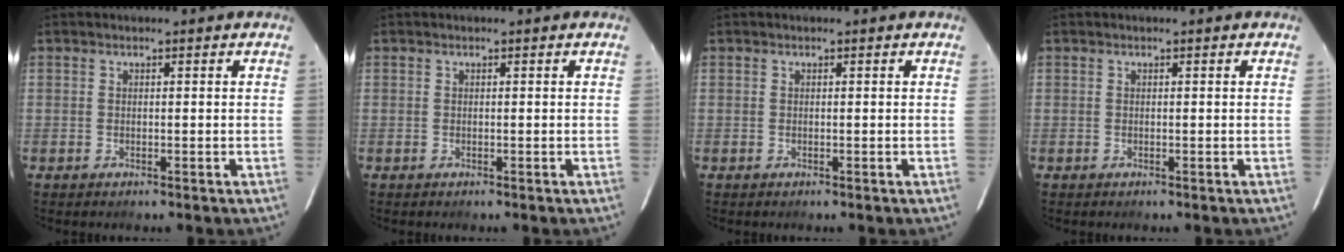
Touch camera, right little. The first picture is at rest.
{"total": 0.0}
{"total": 0.0}
{"total": 0.0}